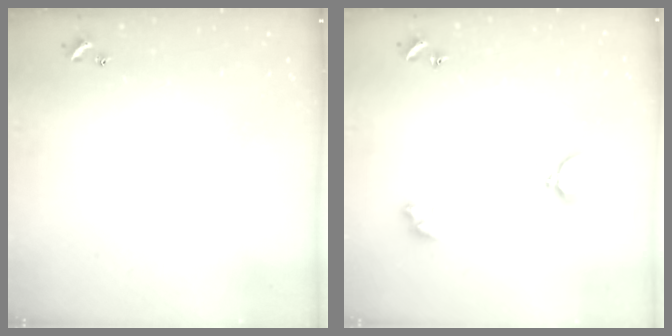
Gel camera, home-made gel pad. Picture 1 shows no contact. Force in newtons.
{"total": 3.6, "press": 3.5, "slide": 0.7}